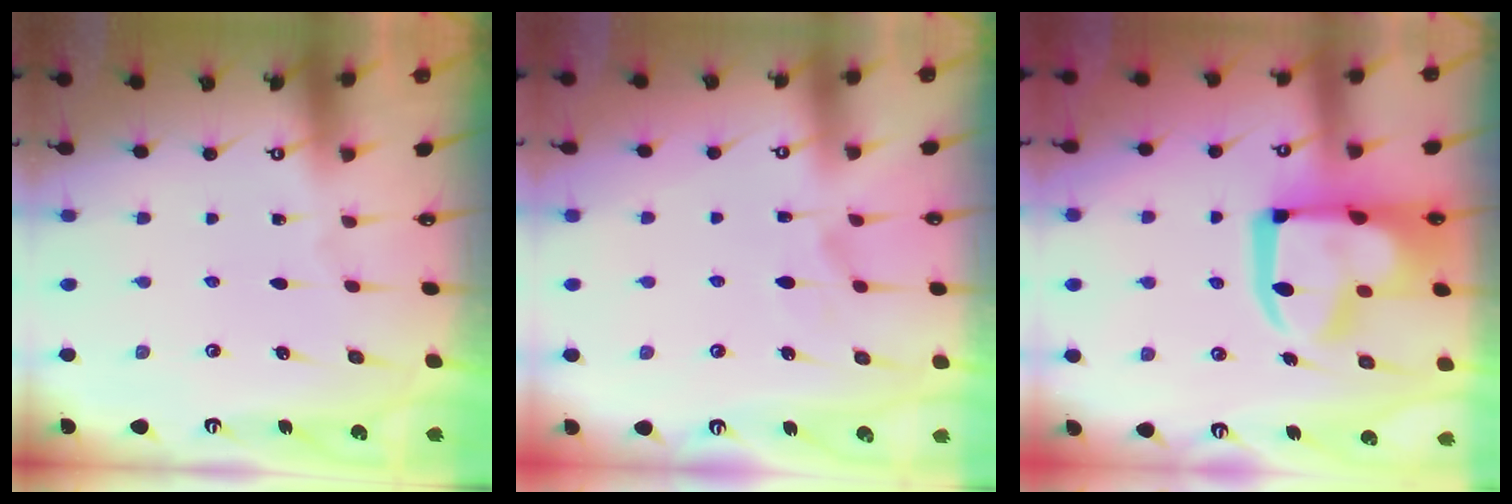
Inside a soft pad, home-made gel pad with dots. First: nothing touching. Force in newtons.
{"total": 1.4, "press": 0.7, "slide": 1.1}
{"total": 21.1, "press": 21.0, "slide": 2.2}